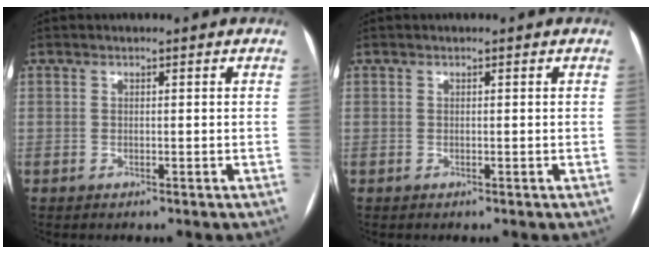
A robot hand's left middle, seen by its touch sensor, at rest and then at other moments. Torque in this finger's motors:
{"motor_torque": [0.00, 0.00, 0.03, 0.00]}